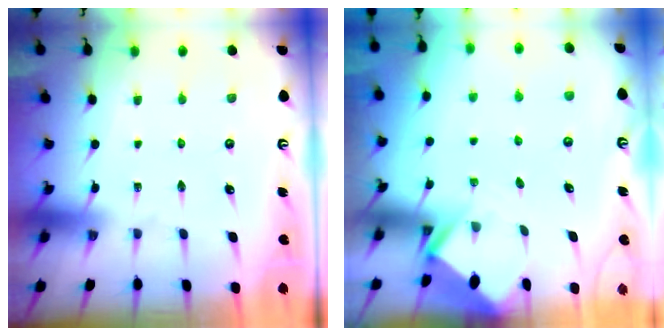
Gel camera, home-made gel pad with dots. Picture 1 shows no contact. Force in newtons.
{"total": 2.5, "press": 2.5, "slide": 0.2}